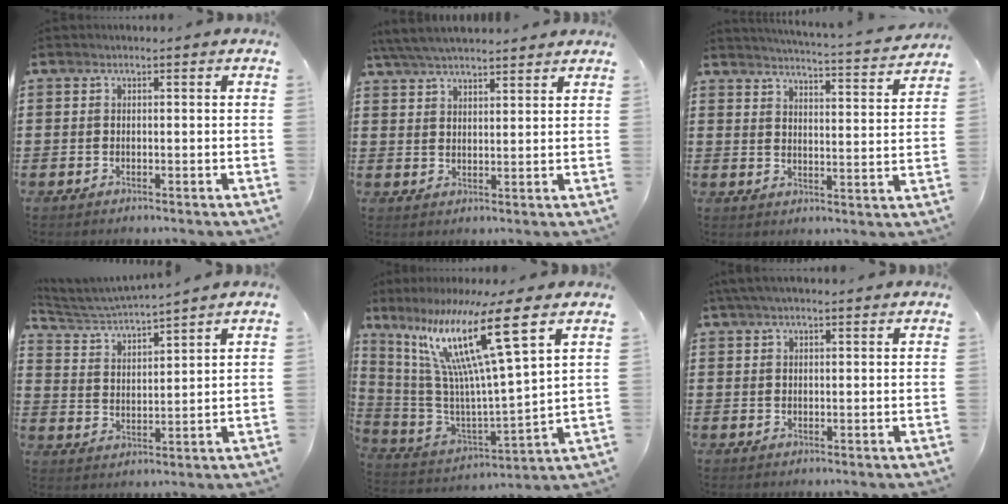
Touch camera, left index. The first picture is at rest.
{"total": 5.4, "force": [5.0, 0.6, 1.8], "torque": [-0.050, -0.010, 0.094]}
{"total": 3.6, "force": [3.5, -0.6, 0.8], "torque": [-0.026, -0.035, 0.053]}
{"total": 3.6, "force": [3.5, -0.3, 0.8], "torque": [-0.034, -0.029, 0.054]}
{"total": 16.8, "force": [9.1, 0.9, 14.1], "torque": [-0.314, -0.048, 0.132]}
{"total": 2.5, "force": [2.0, 0.5, 1.4], "torque": [-0.031, 0.006, 0.038]}